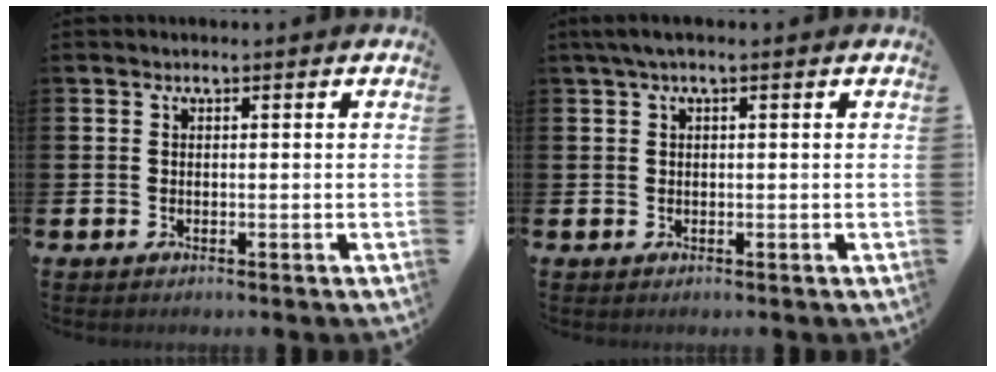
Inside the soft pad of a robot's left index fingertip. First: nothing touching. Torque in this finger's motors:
{"motor_torque": [0.72, -0.50, 0.52, 0.20]}